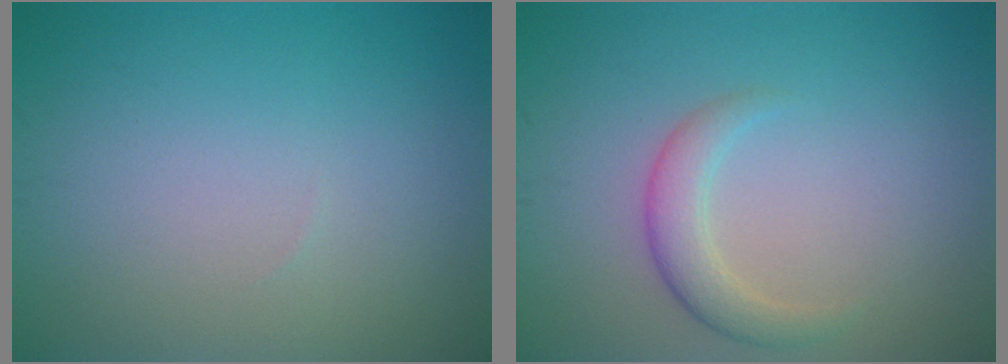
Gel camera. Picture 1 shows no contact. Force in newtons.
{"total": 2.4, "press": 2.4, "slide": 0.1}